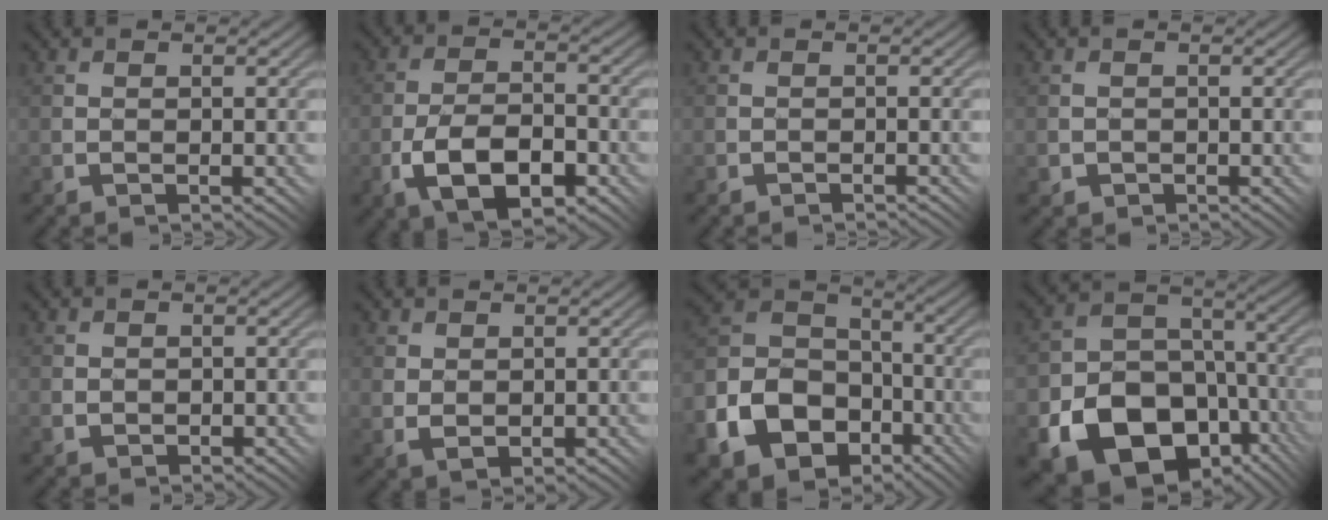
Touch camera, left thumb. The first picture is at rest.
{"total": 8.4, "force": [-3.7, 4.2, 6.3], "torque": [-0.130, -0.003, -0.070]}
{"total": 0.7, "force": [-0.5, -0.3, -0.4], "torque": [0.009, 0.005, -0.013]}
{"total": 1.1, "force": [-0.4, 1.1, 0.0], "torque": [-0.001, -0.004, -0.006]}
{"total": 1.2, "force": [0.2, 1.1, 0.3], "torque": [-0.005, -0.003, 0.007]}
{"total": 2.4, "force": [1.0, 1.6, 1.4], "torque": [-0.039, -0.008, 0.025]}
{"total": 14.9, "force": [-7.6, 10.7, 7.0], "torque": [-0.192, -0.036, -0.133]}
{"total": 19.8, "force": [-9.7, 14.9, 8.7], "torque": [-0.165, -0.054, -0.155]}